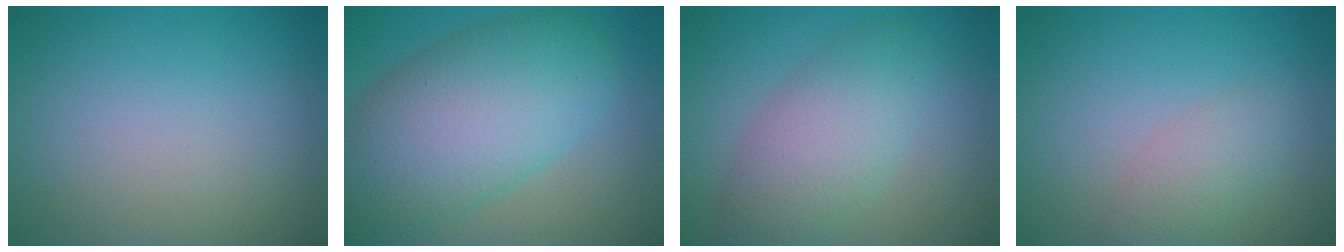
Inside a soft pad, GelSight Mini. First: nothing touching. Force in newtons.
{"total": 10.6, "press": 10.6, "slide": 0.4}
{"total": 5.2, "press": 5.2, "slide": 0.3}
{"total": 2.4, "press": 2.4, "slide": 0.2}